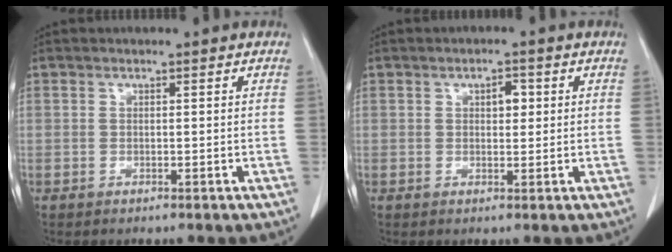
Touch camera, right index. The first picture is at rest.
{"total": 2.3, "force": [0.7, 1.2, 1.9], "torque": [-0.027, 0.002, 0.011]}